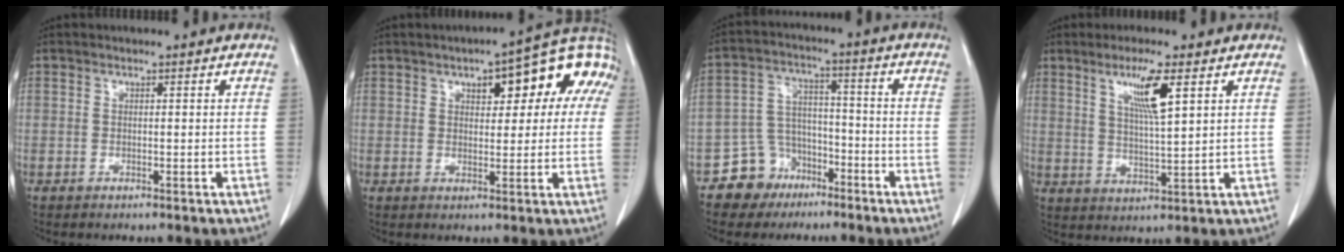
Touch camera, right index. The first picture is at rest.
{"total": 12.6, "force": [4.4, 4.5, 10.9], "torque": [-0.132, 0.038, 0.050]}
{"total": 7.9, "force": [-5.0, 5.9, 1.0], "torque": [-0.016, 0.023, -0.083]}
{"total": 7.1, "force": [3.4, 0.0, 6.3], "torque": [-0.116, -0.007, 0.064]}